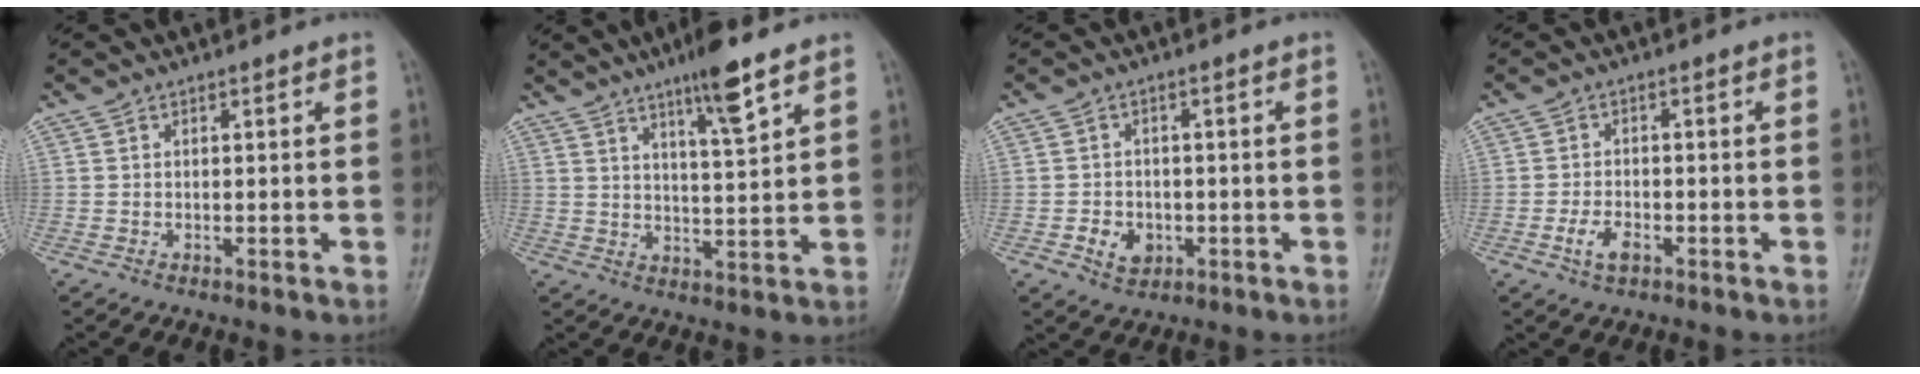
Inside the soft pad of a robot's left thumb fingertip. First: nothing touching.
{"total": 8.5, "force": [5.4, 1.0, 6.4], "torque": [-0.102, -0.033, 0.090]}
{"total": 4.4, "force": [-1.4, 3.5, 2.3], "torque": [-0.027, 0.007, -0.018]}
{"total": 3.9, "force": [-1.8, 2.1, 2.7], "torque": [-0.053, 0.010, -0.033]}